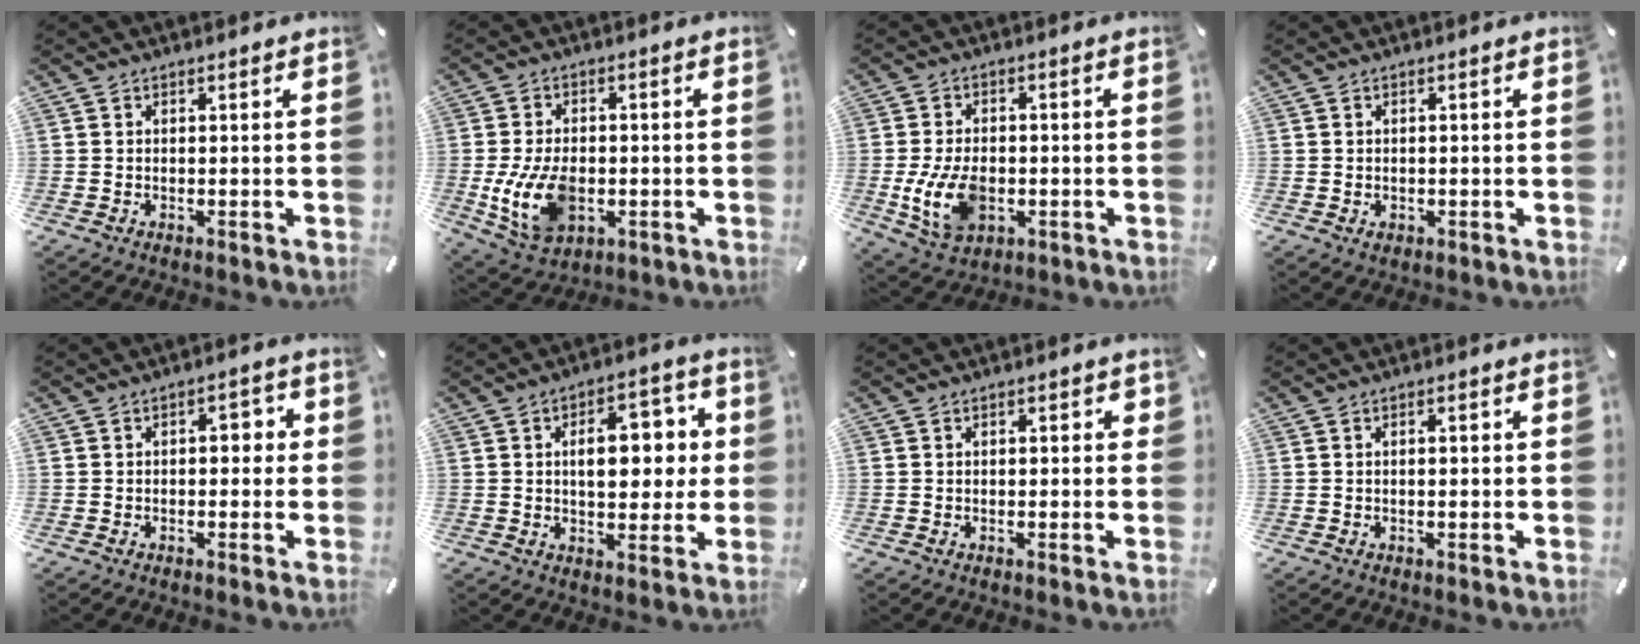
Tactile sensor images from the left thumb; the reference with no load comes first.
{"total": 12.2, "force": [-2.5, 8.1, 8.8], "torque": [-0.189, 0.000, -0.042]}
{"total": 10.9, "force": [-2.2, 7.3, 7.8], "torque": [-0.168, -0.001, -0.038]}
{"total": 1.4, "force": [-0.4, 1.2, 0.7], "torque": [-0.014, 0.004, -0.009]}
{"total": 3.8, "force": [-0.3, 2.4, 3.0], "torque": [-0.035, 0.006, -0.016]}
{"total": 12.8, "force": [2.1, 7.7, 9.9], "torque": [-0.123, -0.004, 0.027]}
{"total": 1.4, "force": [-0.1, 1.0, 1.0], "torque": [-0.009, 0.004, -0.006]}
{"total": 1.7, "force": [-0.2, 0.8, 1.5], "torque": [-0.027, 0.005, -0.005]}